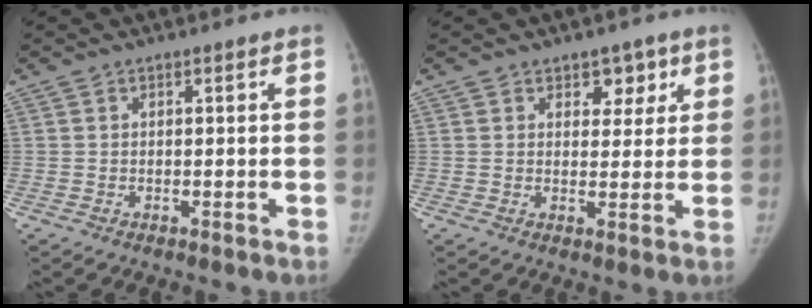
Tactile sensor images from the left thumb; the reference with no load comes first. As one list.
[{"total": 4.5, "force": [2.5, 3.1, 2.1], "torque": [0.006, -0.013, 0.036]}]